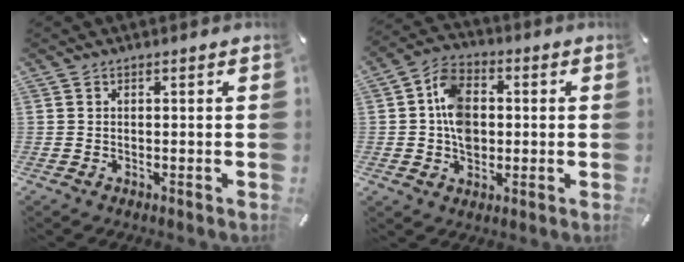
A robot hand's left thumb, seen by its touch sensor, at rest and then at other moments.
{"total": 9.7, "force": [-0.2, 7.6, 6.1], "torque": [-0.120, 0.013, -0.001]}